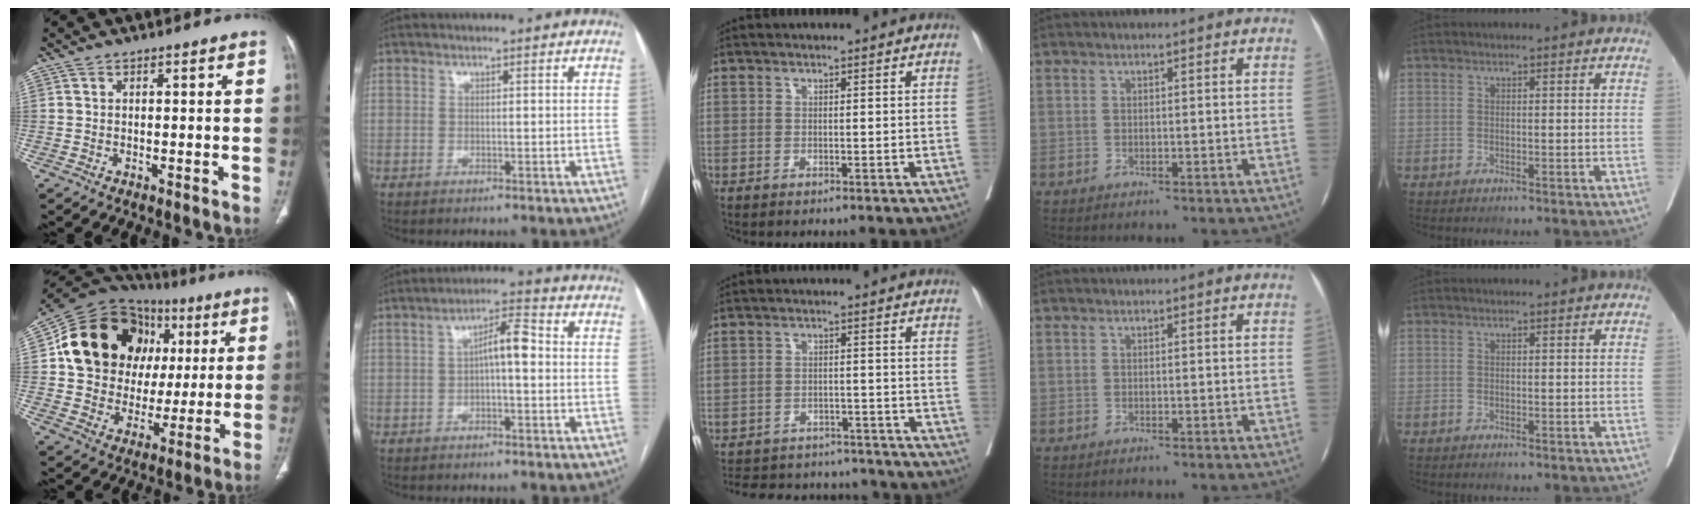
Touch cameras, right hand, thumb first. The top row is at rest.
{"thumb": {"total": 24.8, "force": [6.6, 19.6, 13.8], "torque": [-0.183, 0.035, 0.122]}, "index": {"total": 5.6, "force": [0.1, 1.5, 5.3], "torque": [-0.091, 0.023, 0.000]}, "middle": {"total": 16.3, "force": [-14.9, 5.2, 3.9], "torque": [-0.090, 0.011, -0.195]}}